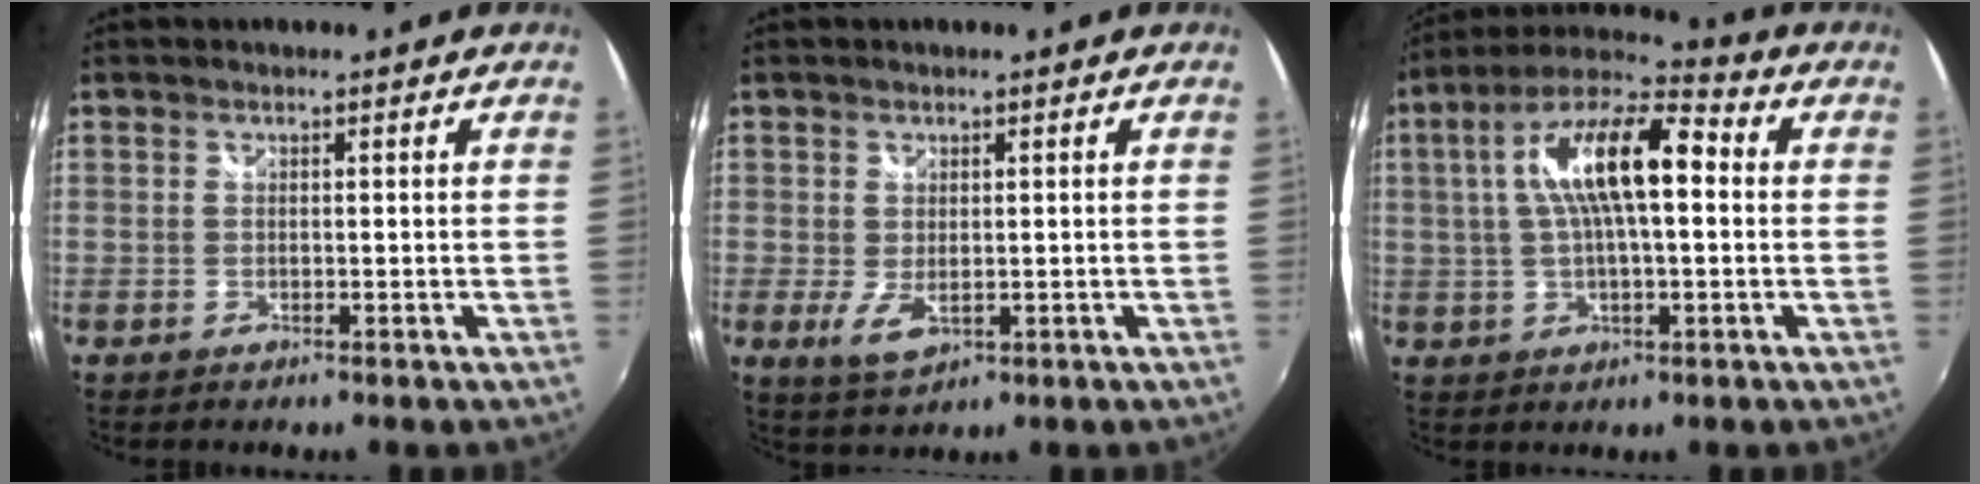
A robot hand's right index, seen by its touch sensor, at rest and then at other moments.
{"total": 4.1, "force": [-0.4, 2.5, 3.2], "torque": [-0.059, -0.013, -0.001]}
{"total": 16.0, "force": [2.1, 5.5, 14.8], "torque": [-0.270, 0.026, 0.024]}